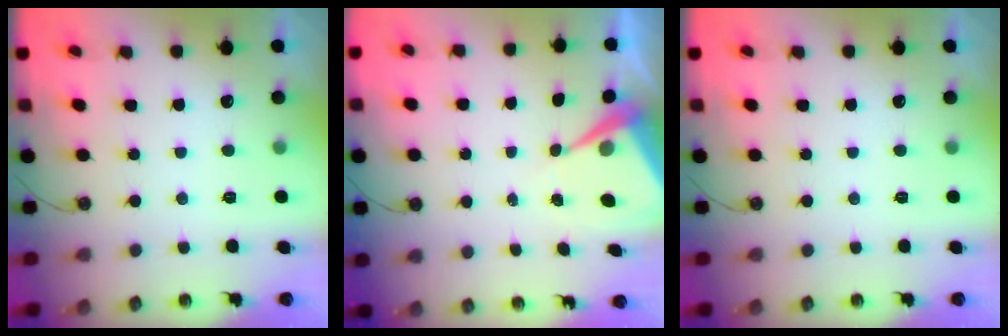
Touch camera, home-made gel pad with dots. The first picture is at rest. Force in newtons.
{"total": 7.1, "press": 7.0, "slide": 0.5}
{"total": 0.0}